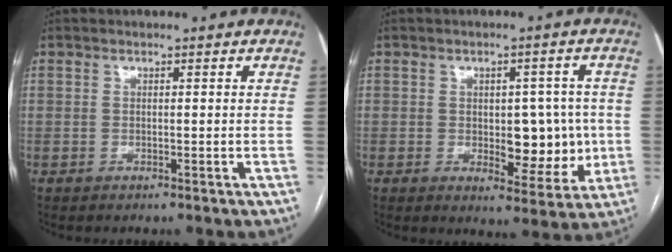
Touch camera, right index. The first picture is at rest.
{"total": 8.6, "force": [-0.4, 4.6, 7.3], "torque": [-0.075, 0.014, 0.007]}